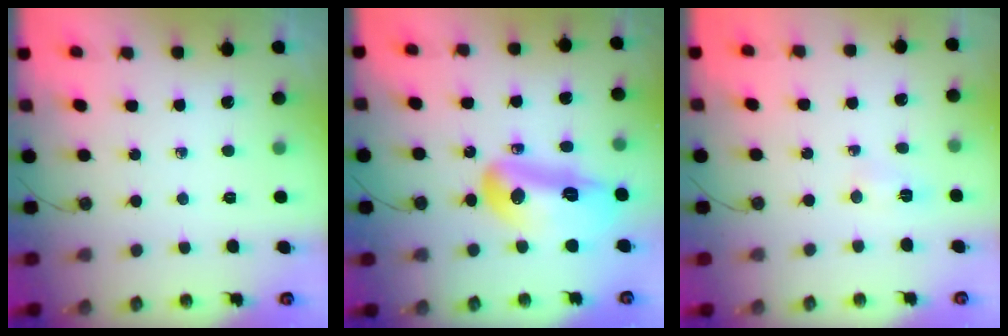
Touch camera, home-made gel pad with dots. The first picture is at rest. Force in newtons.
{"total": 15.5, "press": 15.4, "slide": 2.0}
{"total": 6.7, "press": 2.3, "slide": 6.3}